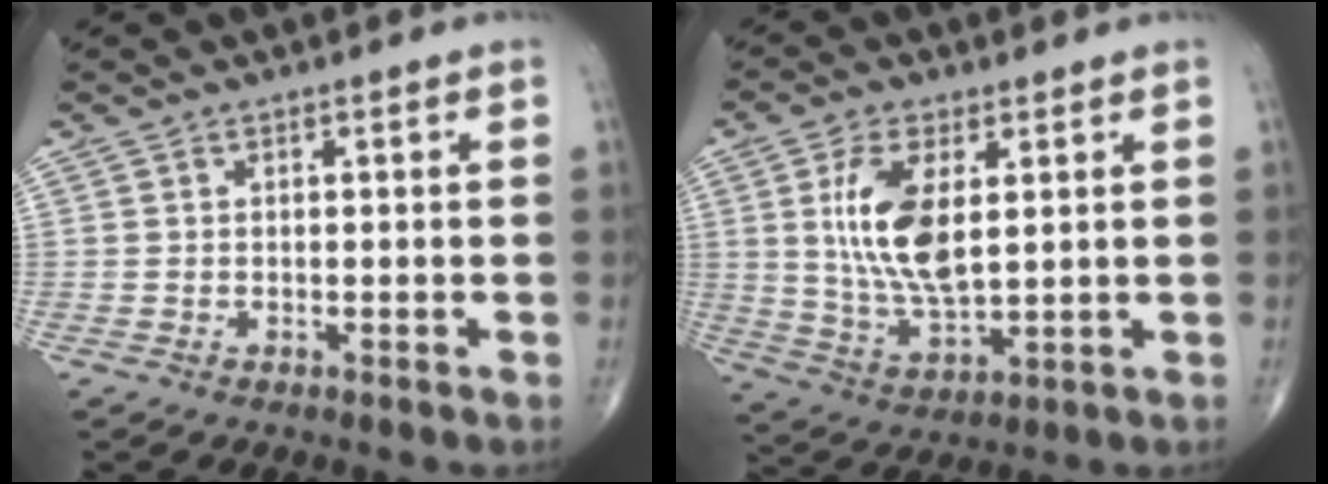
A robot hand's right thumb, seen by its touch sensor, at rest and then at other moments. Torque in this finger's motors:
{"motor_torque": [-0.28, 0.78, 1.38, 0.42, 0.43]}